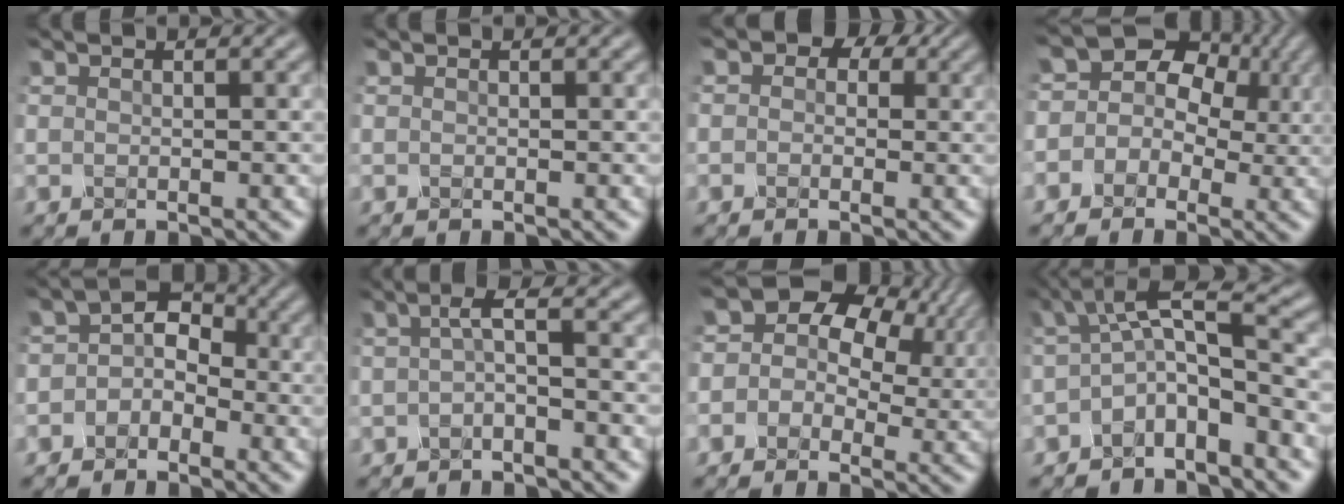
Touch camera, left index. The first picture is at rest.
{"total": 0.0}
{"total": 4.1, "force": [1.4, 3.4, 1.9], "torque": [-0.018, 0.009, -0.010]}
{"total": 9.5, "force": [2.4, 8.1, 4.3], "torque": [-0.041, 0.050, -0.021]}
{"total": 3.1, "force": [-1.3, 2.5, 1.3], "torque": [0.013, 0.012, -0.038]}
{"total": 2.0, "force": [-0.6, 0.2, 1.9], "torque": [-0.039, 0.005, -0.016]}
{"total": 11.8, "force": [4.0, 8.7, 7.0], "torque": [-0.095, 0.049, 0.016]}
{"total": 5.1, "force": [-1.7, 1.5, 4.6], "torque": [-0.074, 0.007, -0.041]}